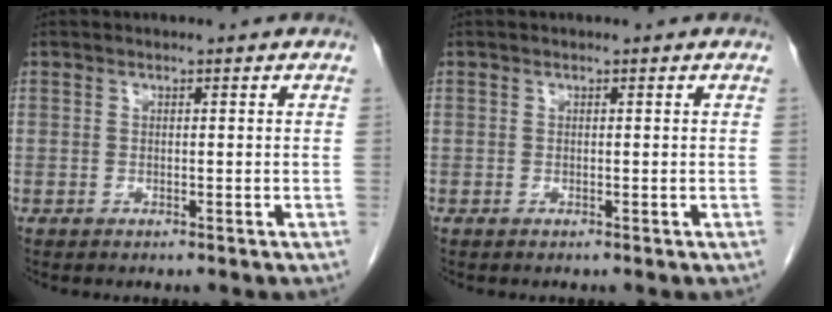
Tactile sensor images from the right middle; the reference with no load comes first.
{"total": 0.0}